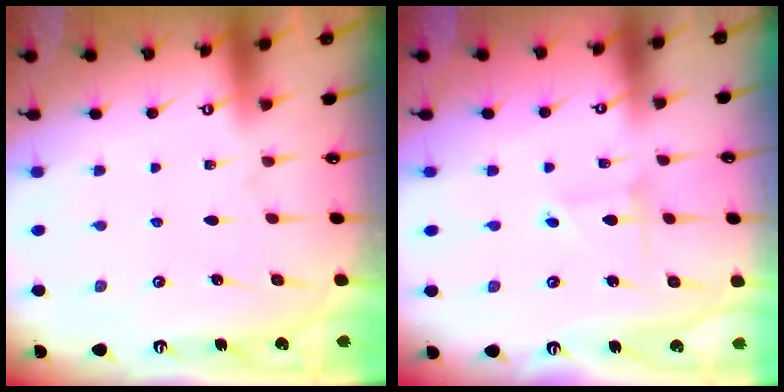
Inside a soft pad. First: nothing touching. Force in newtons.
{"total": 2.2, "press": 2.2, "slide": 0.1}